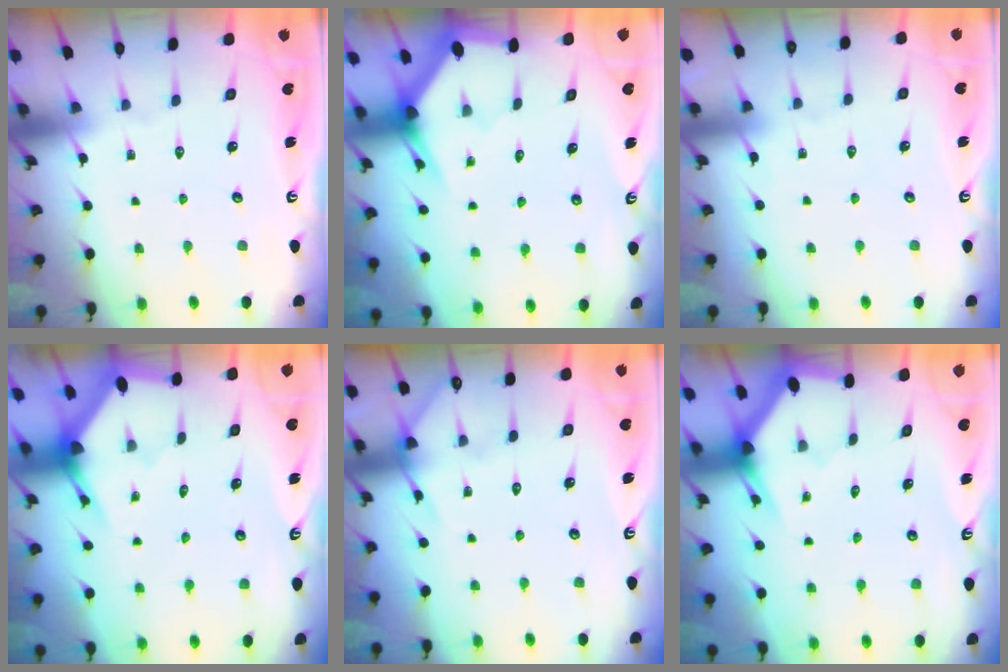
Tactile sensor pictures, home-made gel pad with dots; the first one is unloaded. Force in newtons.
{"total": 3.0, "press": 3.0, "slide": 0.1}
{"total": 3.9, "press": 3.9, "slide": 0.5}
{"total": 3.2, "press": 3.2, "slide": 0.2}
{"total": 4.7, "press": 4.7, "slide": 0.6}
{"total": 3.1, "press": 3.1, "slide": 0.2}